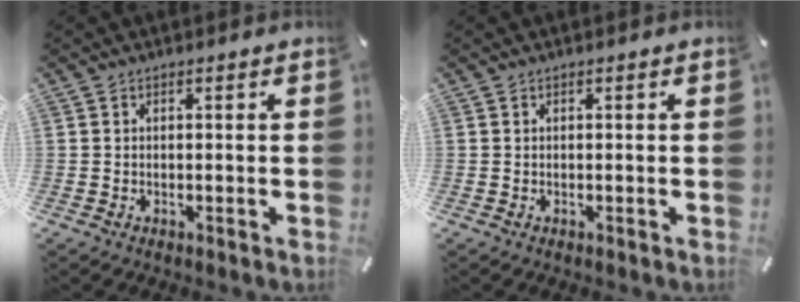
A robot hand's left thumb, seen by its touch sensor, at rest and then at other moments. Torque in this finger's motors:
{"motor_torque": [0.00, 0.00, 0.00, 0.00, 0.00]}